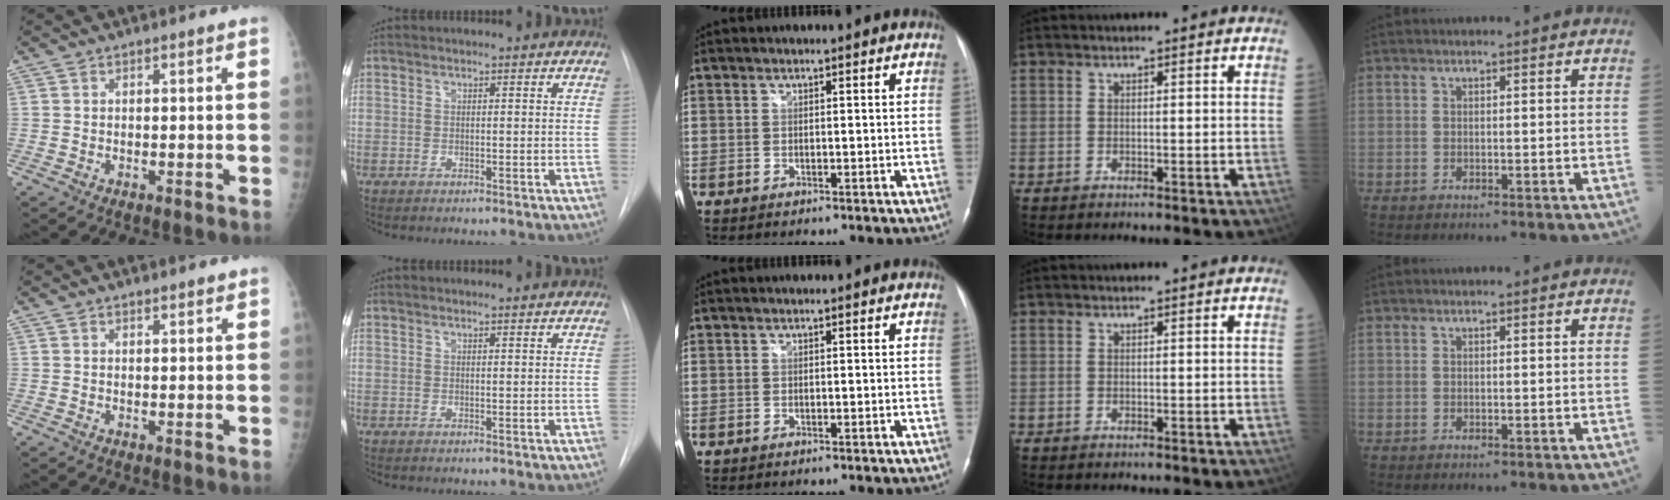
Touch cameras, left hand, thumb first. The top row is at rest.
{"thumb": {"total": 1.2, "force": [1.0, 0.3, 0.4], "torque": [-0.004, -0.005, 0.015]}, "index": {"total": 1.6, "force": [1.5, -0.1, 0.2], "torque": [-0.009, 0.005, 0.022]}}